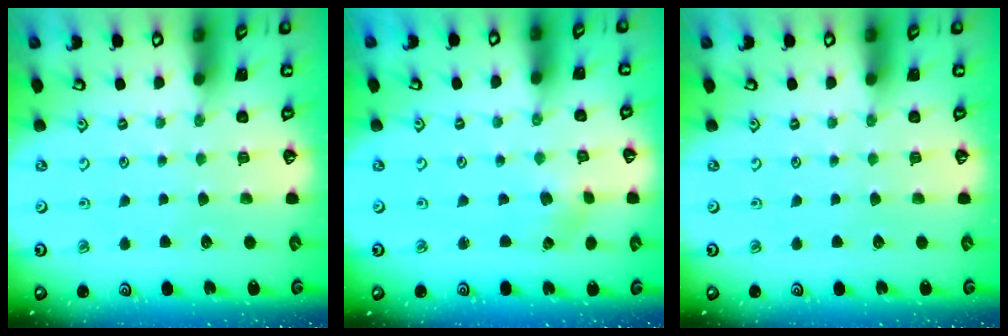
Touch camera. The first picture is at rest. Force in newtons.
{"total": 2.9, "press": 2.9, "slide": 0.4}
{"total": 0.0}